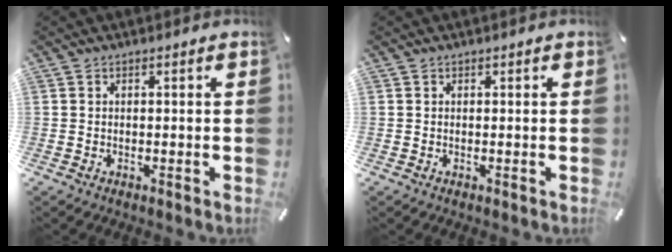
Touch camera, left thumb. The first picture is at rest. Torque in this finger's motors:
{"motor_torque": [0.00, 0.00, 0.00, 0.00, 0.00]}